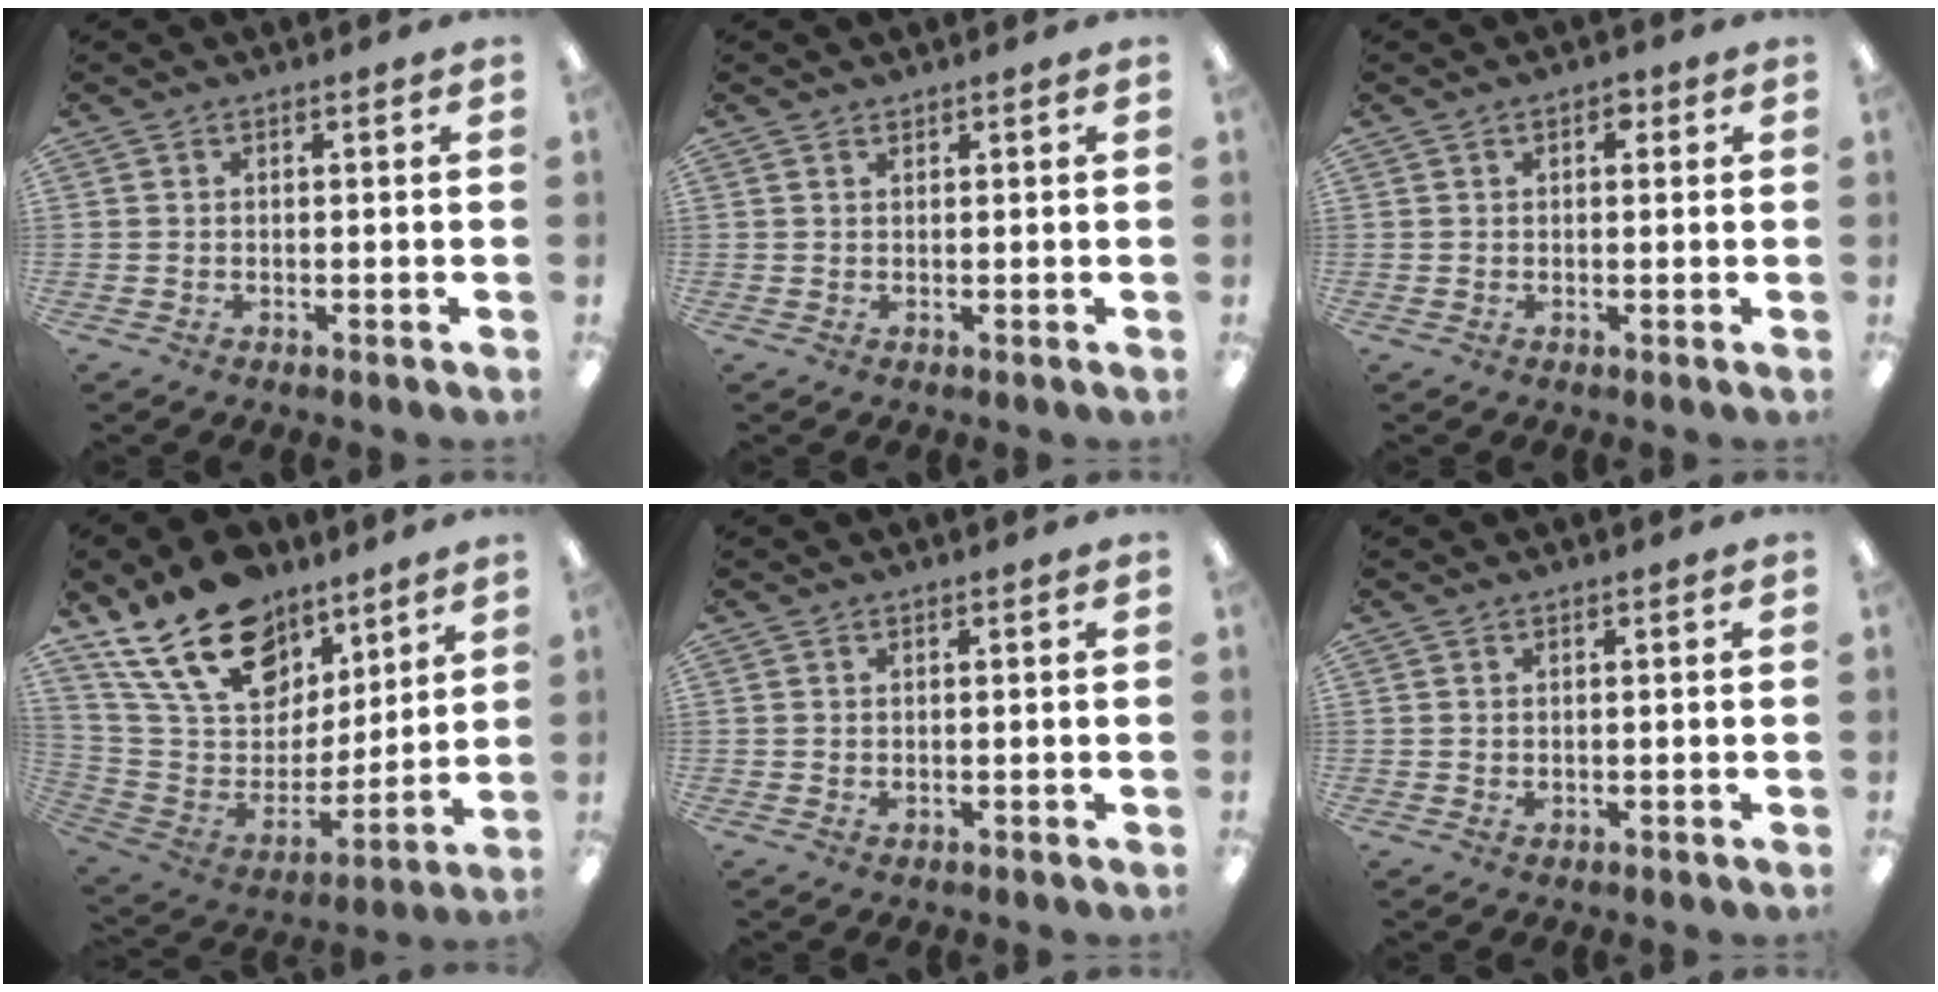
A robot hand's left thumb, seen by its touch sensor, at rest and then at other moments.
{"total": 0.8, "force": [0.7, 0.3, 0.2], "torque": [-0.004, 0.001, 0.013]}
{"total": 2.3, "force": [1.0, 1.3, 1.6], "torque": [-0.017, 0.000, 0.014]}
{"total": 22.3, "force": [14.9, 13.0, 10.3], "torque": [-0.188, -0.082, 0.276]}
{"total": 0.7, "force": [0.5, 0.2, 0.4], "torque": [-0.003, -0.001, 0.007]}
{"total": 0.7, "force": [0.5, 0.3, 0.4], "torque": [-0.009, 0.002, 0.010]}